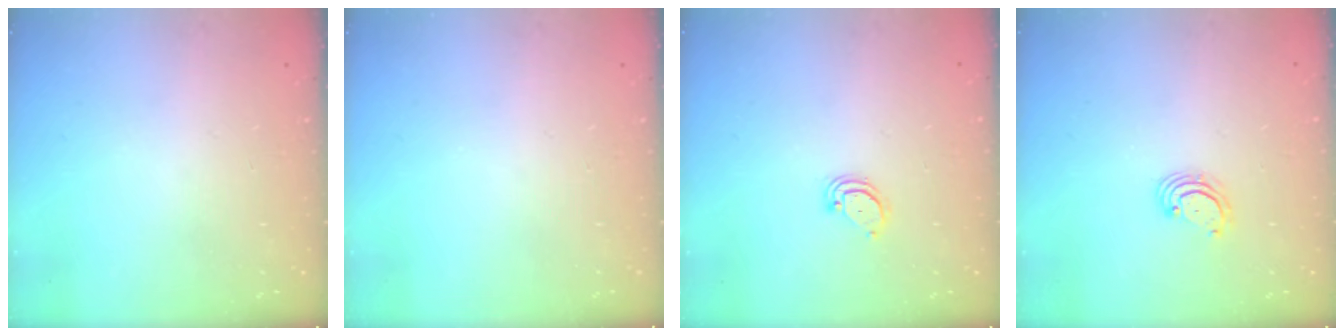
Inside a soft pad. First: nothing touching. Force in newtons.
{"total": 0.0}
{"total": 3.0, "press": 3.0, "slide": 0.2}
{"total": 3.2, "press": 3.2, "slide": 0.5}